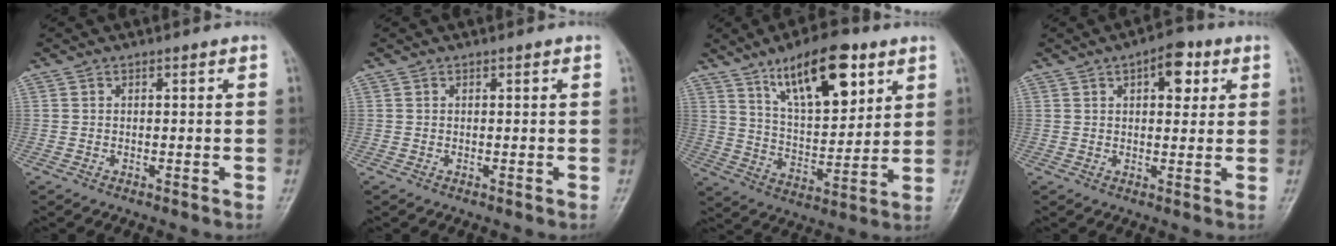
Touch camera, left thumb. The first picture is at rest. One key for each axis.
{"total": 0.0}
{"total": 16.6, "fx": 9.1, "fy": 6.7, "fz": 12.1, "tx": -0.160, "ty": -0.043, "tz": 0.156}
{"total": 6.6, "fx": 2.7, "fy": 3.4, "fz": 4.9, "tx": -0.040, "ty": -0.004, "tz": 0.029}